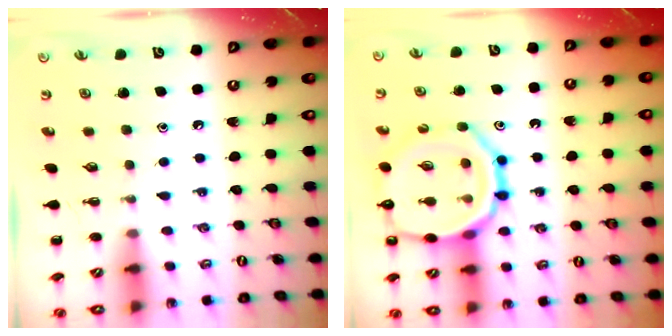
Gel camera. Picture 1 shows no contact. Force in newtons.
{"total": 17.4, "press": 17.3, "slide": 1.6}